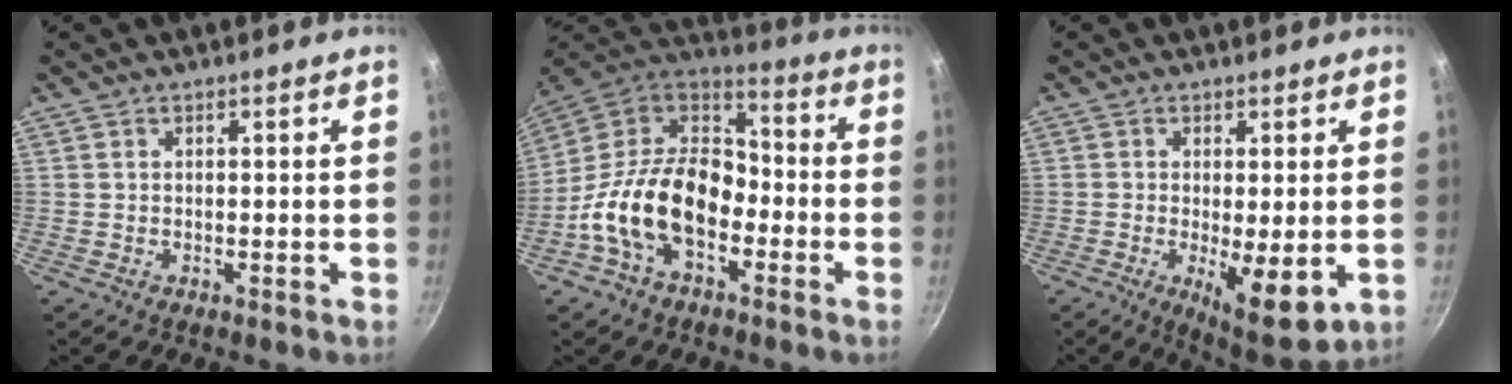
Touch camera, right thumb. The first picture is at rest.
{"total": 19.7, "force": [-6.1, 12.4, 14.1], "torque": [-0.219, 0.058, -0.132]}
{"total": 9.3, "force": [-1.6, 2.9, 8.7], "torque": [-0.126, -0.015, -0.011]}